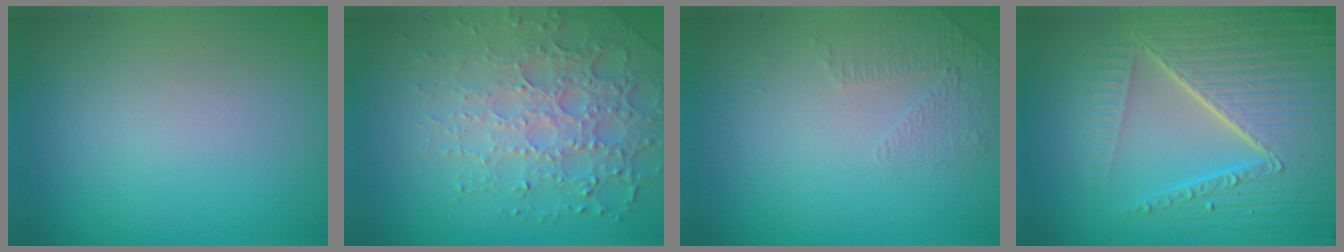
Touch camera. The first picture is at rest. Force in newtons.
{"total": 6.2, "press": 4.8, "slide": 3.9}
{"total": 1.4, "press": 0.8, "slide": 1.1}
{"total": 8.5, "press": 6.0, "slide": 6.1}